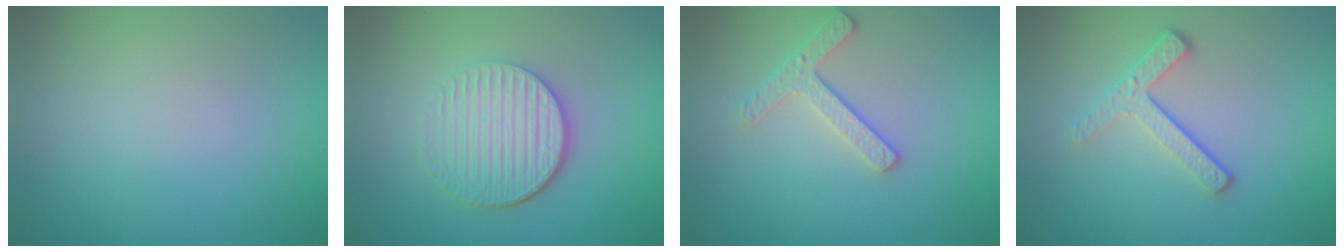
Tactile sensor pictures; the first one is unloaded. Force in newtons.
{"total": 4.7, "press": 3.7, "slide": 3.0}
{"total": 2.4, "press": 2.3, "slide": 0.8}
{"total": 3.6, "press": 2.6, "slide": 2.5}